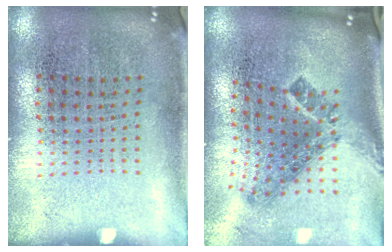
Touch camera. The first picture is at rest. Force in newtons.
{"total": 1.8, "press": 1.3, "slide": 1.3}